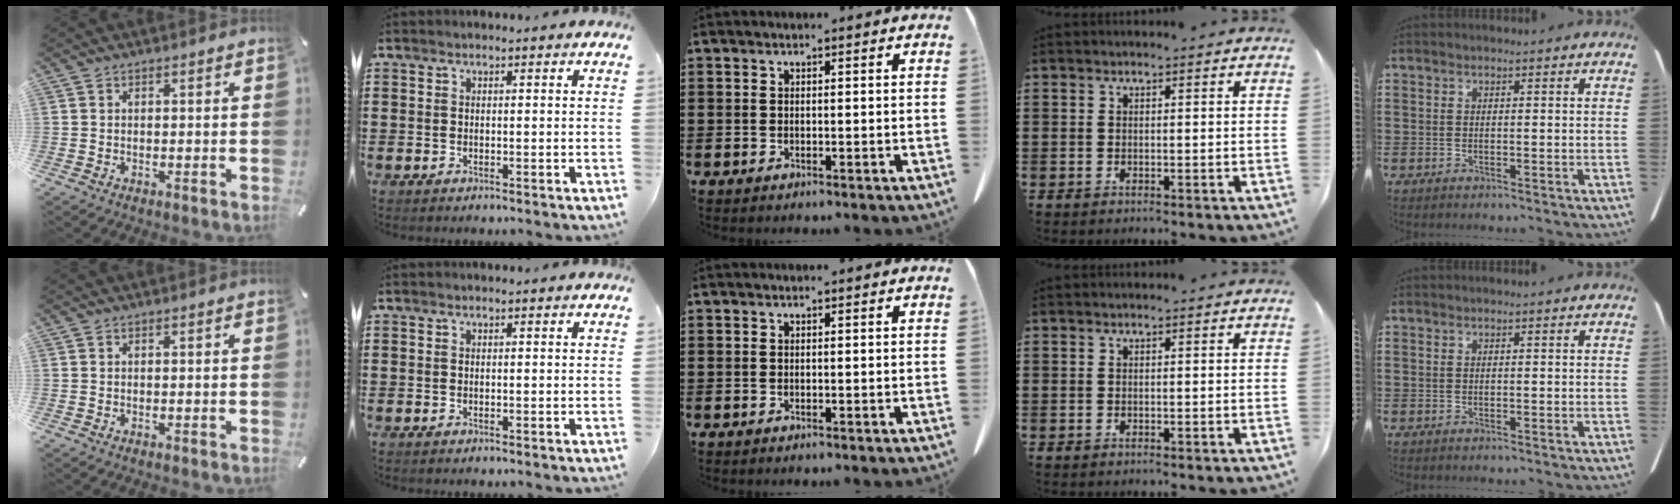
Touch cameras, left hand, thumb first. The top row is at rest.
{}